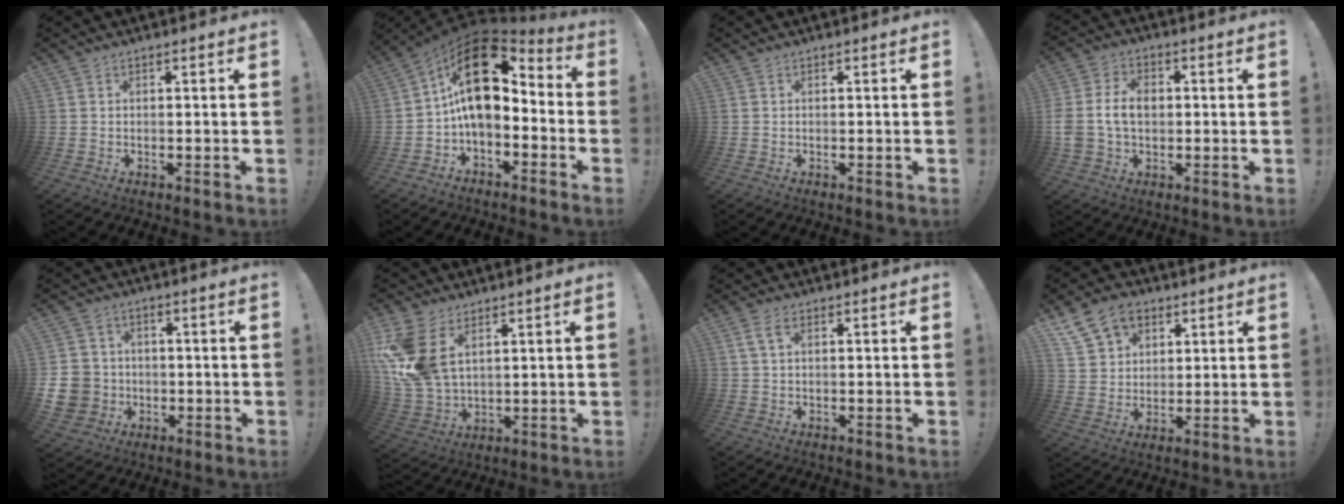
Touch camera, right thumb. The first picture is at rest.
{"total": 18.6, "force": [4.2, 10.7, 14.7], "torque": [-0.251, -0.017, 0.079]}
{"total": 0.0}
{"total": 11.4, "force": [0.2, 8.2, 7.9], "torque": [-0.161, 0.002, 0.004]}
{"total": 10.3, "force": [-2.3, 9.5, 3.4], "torque": [-0.078, 0.021, -0.037]}
{"total": 15.2, "force": [5.5, 9.6, 10.4], "torque": [-0.213, -0.035, 0.104]}
{"total": 3.6, "force": [1.4, 1.8, 2.8], "torque": [-0.048, 0.002, 0.024]}
{"total": 12.8, "force": [7.0, 9.4, 5.1], "torque": [-0.077, -0.033, 0.139]}